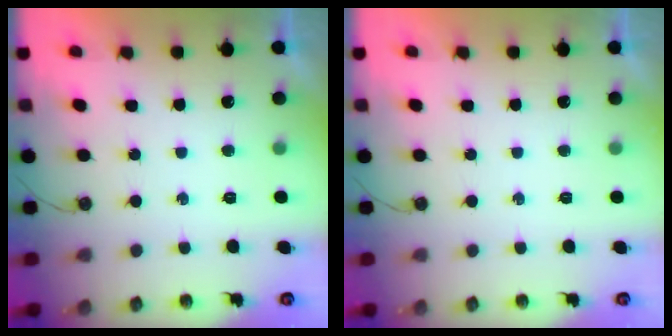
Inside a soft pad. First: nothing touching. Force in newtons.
{"total": 0.0}